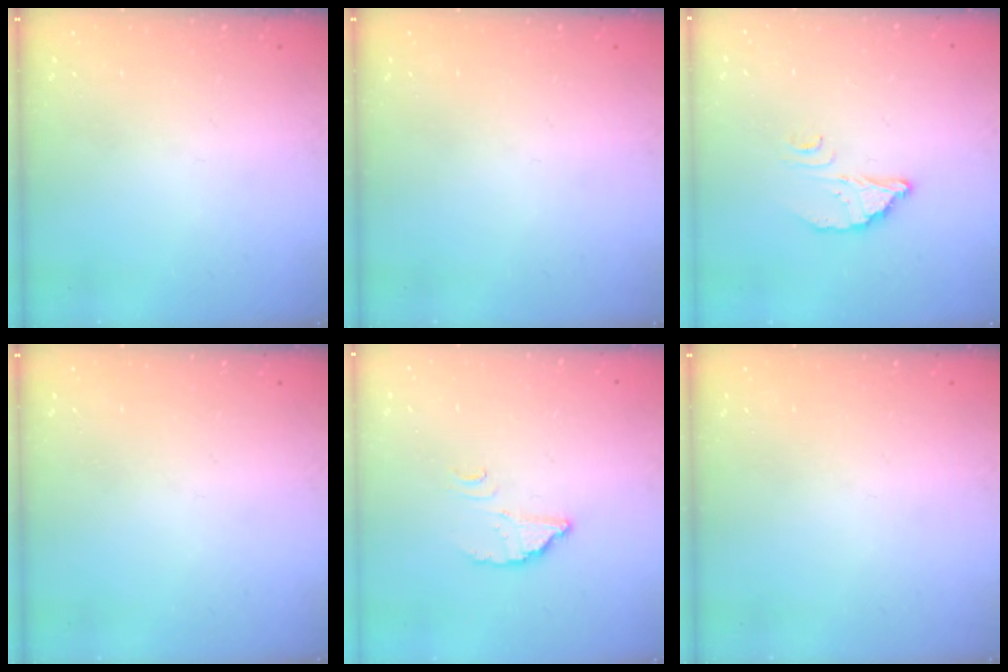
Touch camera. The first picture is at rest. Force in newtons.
{"total": 0.0}
{"total": 3.7, "press": 3.7, "slide": 0.2}
{"total": 0.0}
{"total": 2.6, "press": 2.6, "slide": 0.1}
{"total": 0.0}